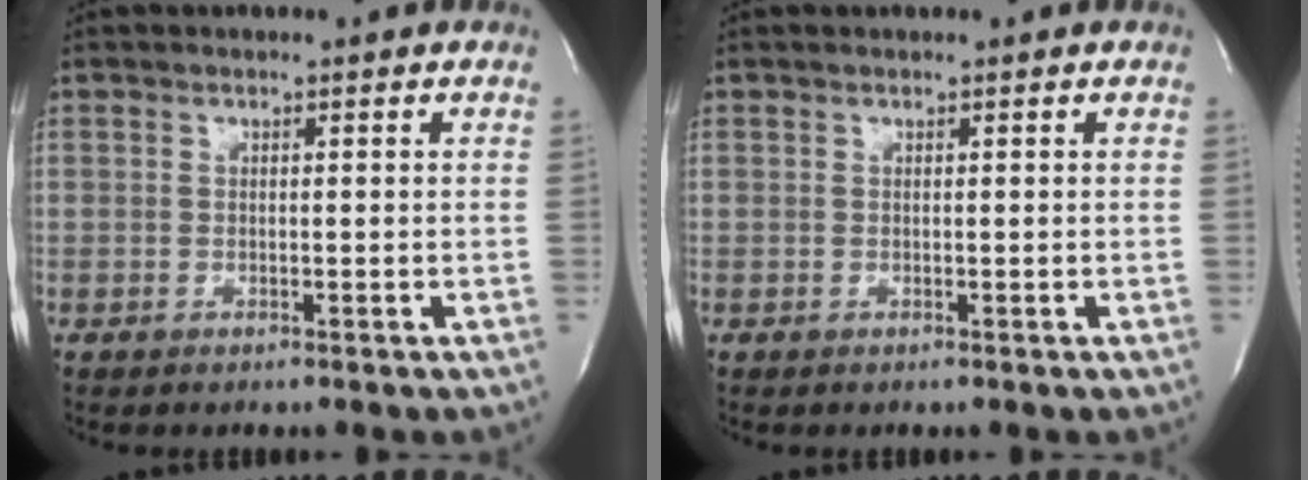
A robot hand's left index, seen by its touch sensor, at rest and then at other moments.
{"total": 0.0}